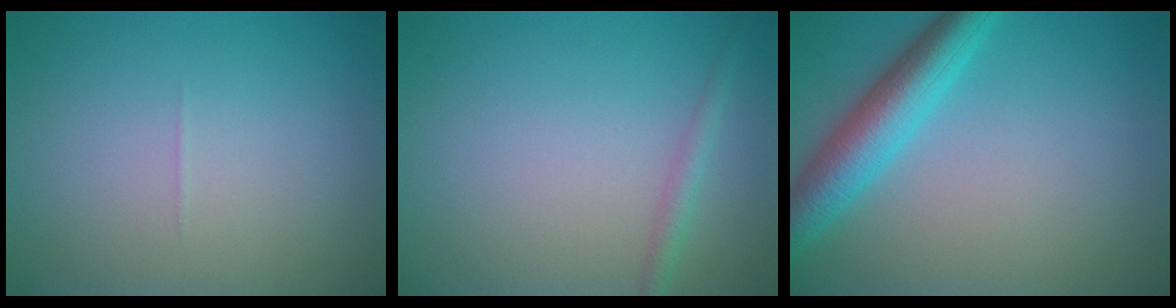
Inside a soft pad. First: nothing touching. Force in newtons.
{"total": 1.5, "press": 1.5, "slide": 0.0}
{"total": 5.3, "press": 5.3, "slide": 0.1}